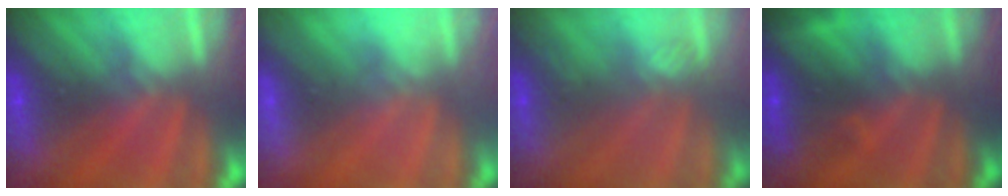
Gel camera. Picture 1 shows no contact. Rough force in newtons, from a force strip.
{"total": 2.1}
{"total": 2.7}
{"total": 2.7}